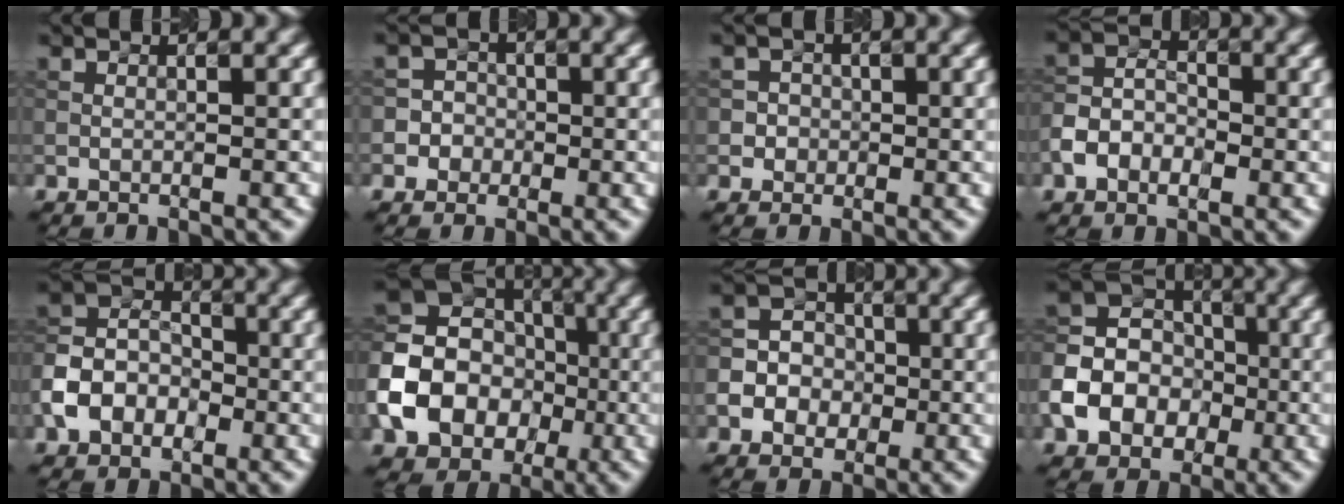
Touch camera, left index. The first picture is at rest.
{"total": 4.1, "force": [-1.2, 3.9, 0.4], "torque": [0.018, 0.019, -0.044]}
{"total": 2.3, "force": [-0.1, 2.2, 0.4], "torque": [0.013, 0.010, -0.005]}
{"total": 3.8, "force": [-1.5, 2.7, 2.2], "torque": [-0.046, 0.008, -0.032]}
{"total": 5.6, "force": [-2.2, 4.3, 2.7], "torque": [-0.057, 0.008, -0.051]}
{"total": 11.7, "force": [-2.9, 9.6, 5.9], "torque": [-0.135, -0.003, -0.066]}
{"total": 7.6, "force": [-2.2, 7.0, 2.0], "torque": [-0.041, 0.004, -0.061]}
{"total": 7.4, "force": [-2.3, 6.0, 3.8], "torque": [-0.074, 0.002, -0.047]}